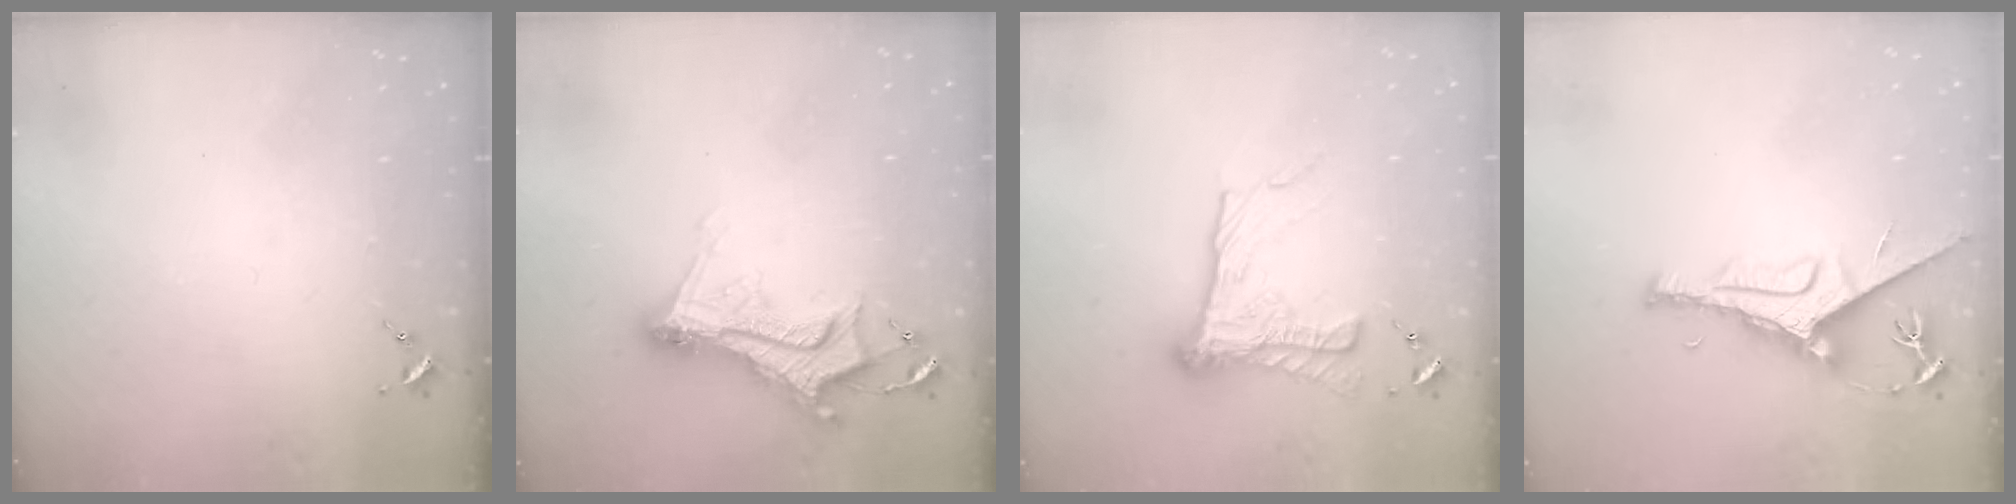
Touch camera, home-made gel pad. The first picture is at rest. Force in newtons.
{"total": 12.5, "press": 12.4, "slide": 1.1}
{"total": 16.6, "press": 16.6, "slide": 1.4}
{"total": 8.4, "press": 8.3, "slide": 1.0}